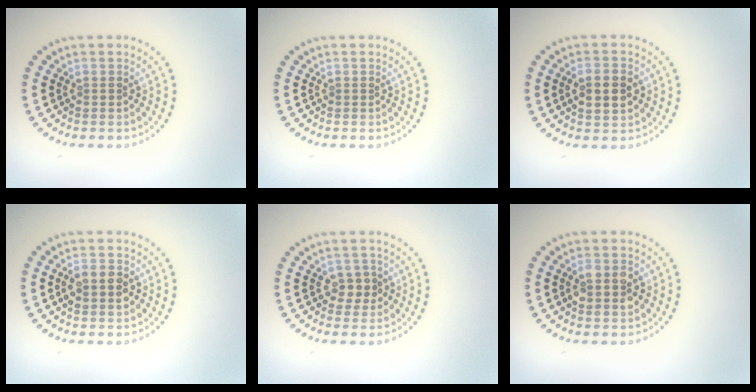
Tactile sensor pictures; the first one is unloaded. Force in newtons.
{"total": 0.0}
{"total": 3.0, "press": 3.0, "slide": 0.1}
{"total": 2.8, "press": 2.8, "slide": 0.0}
{"total": 2.2, "press": 2.1, "slide": 0.8}
{"total": 3.0, "press": 2.9, "slide": 0.2}